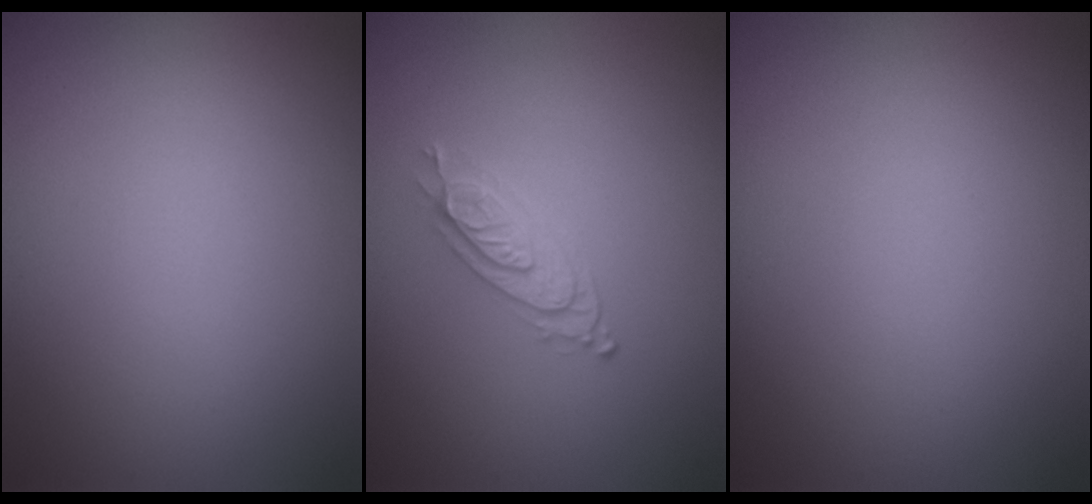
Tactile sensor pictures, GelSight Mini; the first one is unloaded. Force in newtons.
{"total": 2.3, "press": 2.0, "slide": 1.1}
{"total": 0.0}